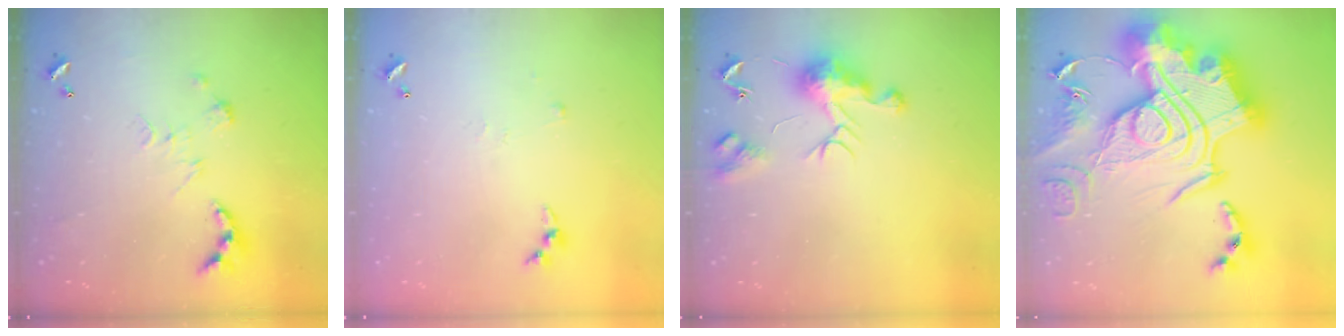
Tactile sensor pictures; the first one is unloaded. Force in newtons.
{"total": 3.3, "press": 3.3, "slide": 0.5}
{"total": 9.6, "press": 9.5, "slide": 0.9}
{"total": 0.7, "press": 0.7, "slide": 0.1}